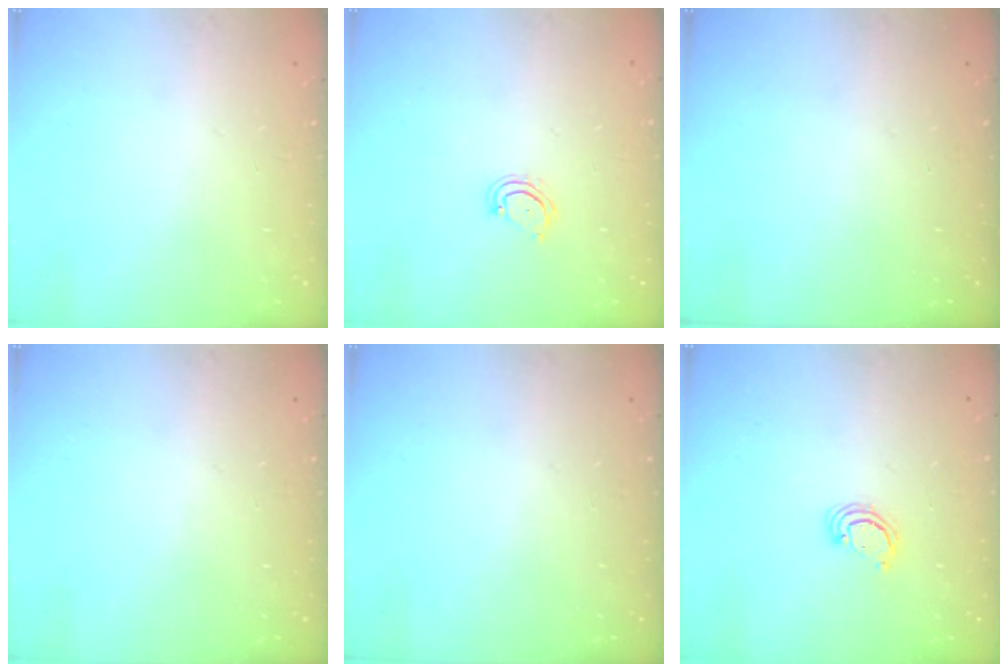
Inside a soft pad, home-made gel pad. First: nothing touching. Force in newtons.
{"total": 4.1, "press": 4.1, "slide": 0.3}
{"total": 0.0}
{"total": 0.0}
{"total": 0.0}
{"total": 2.6, "press": 2.5, "slide": 0.3}